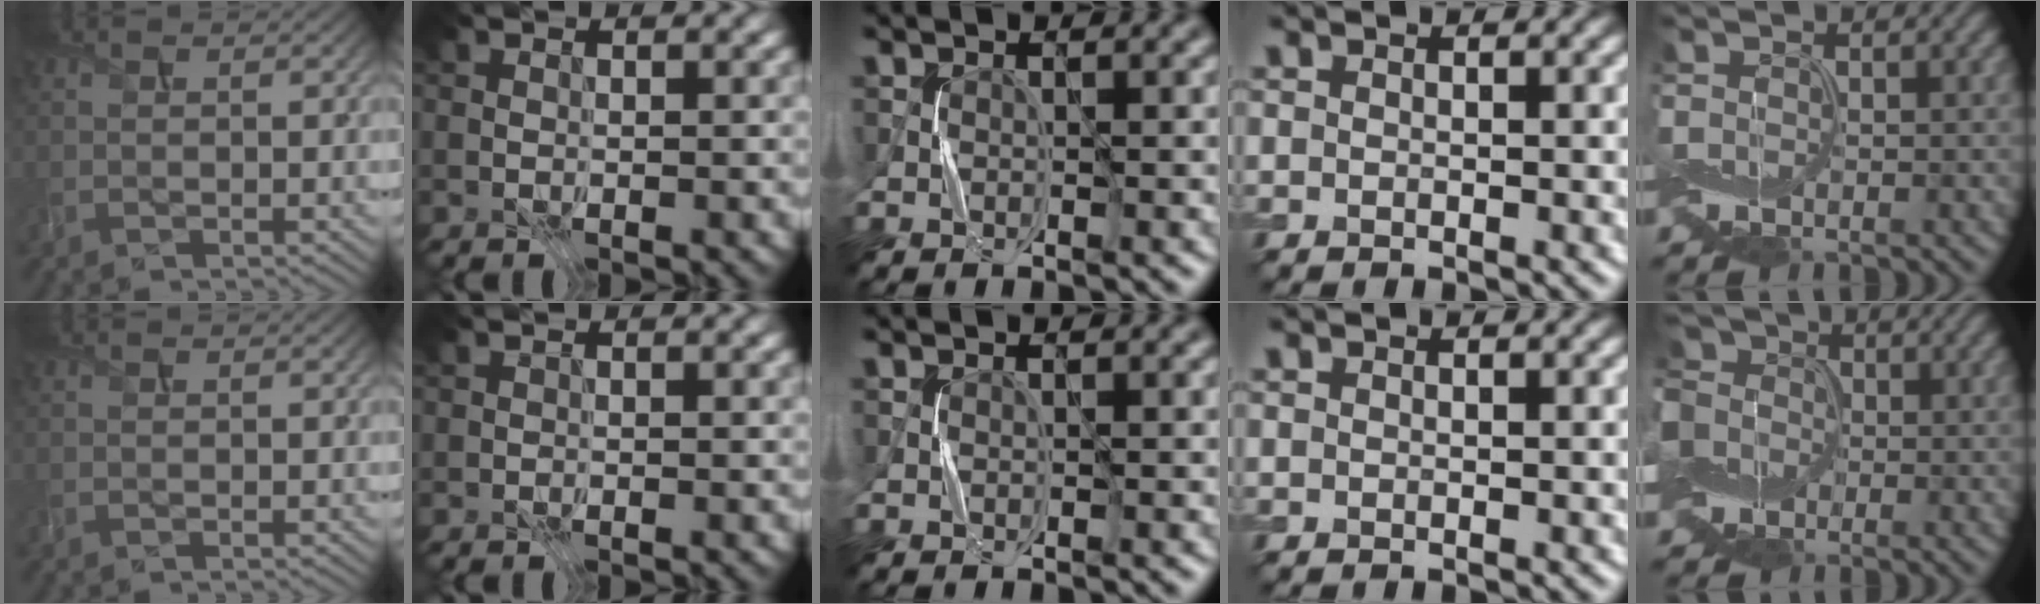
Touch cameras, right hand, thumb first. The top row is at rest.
{"little": {"total": 9.9, "force": [-0.6, 8.6, 4.7], "torque": [-0.114, 0.020, -0.063]}}